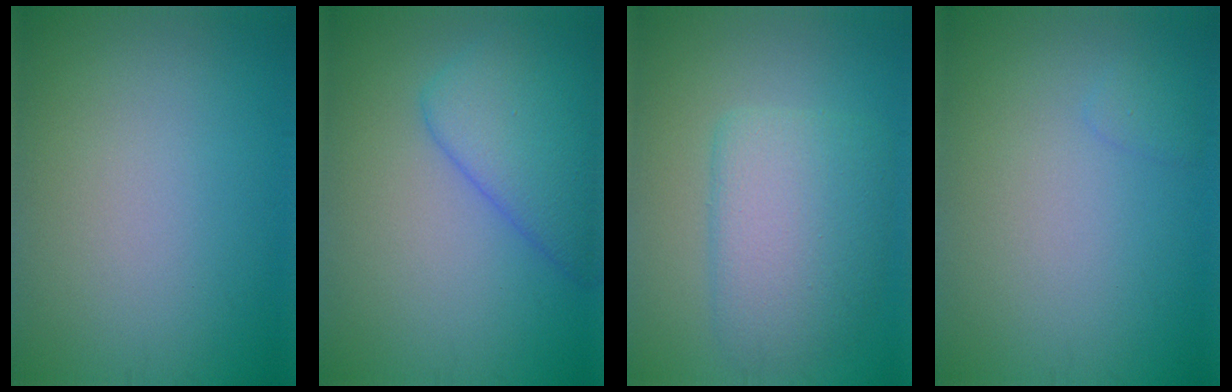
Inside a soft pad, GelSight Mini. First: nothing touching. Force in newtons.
{"total": 5.5, "press": 5.5, "slide": 0.3}
{"total": 5.5, "press": 5.5, "slide": 0.5}
{"total": 0.8, "press": 0.8, "slide": 0.0}